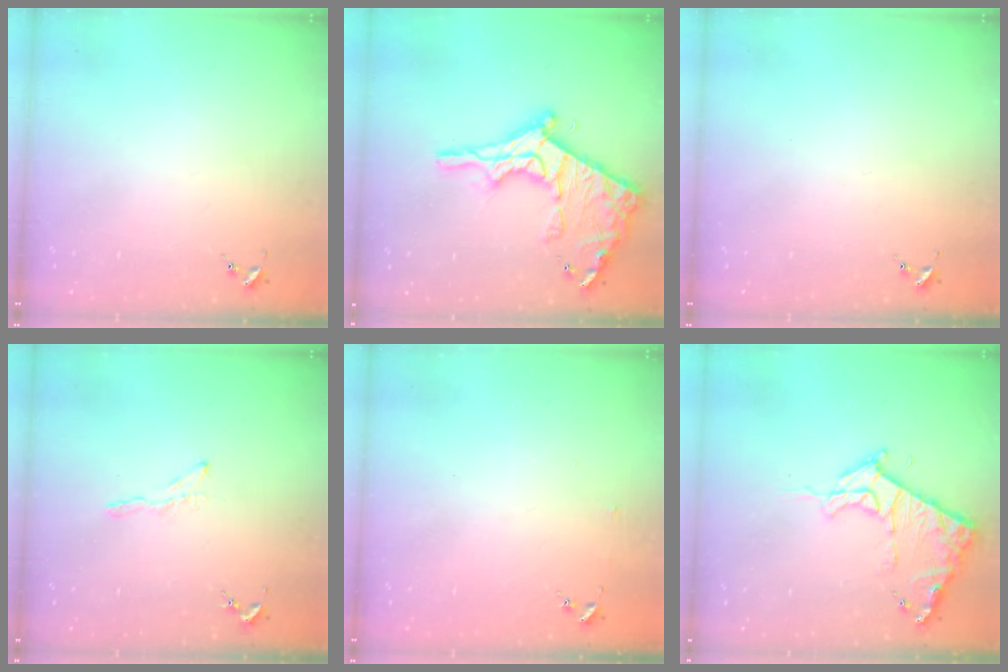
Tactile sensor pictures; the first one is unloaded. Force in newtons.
{"total": 21.0, "press": 20.9, "slide": 1.8}
{"total": 0.0}
{"total": 3.8, "press": 3.7, "slide": 0.4}
{"total": 2.5, "press": 2.5, "slide": 0.2}
{"total": 12.0, "press": 12.0, "slide": 1.2}